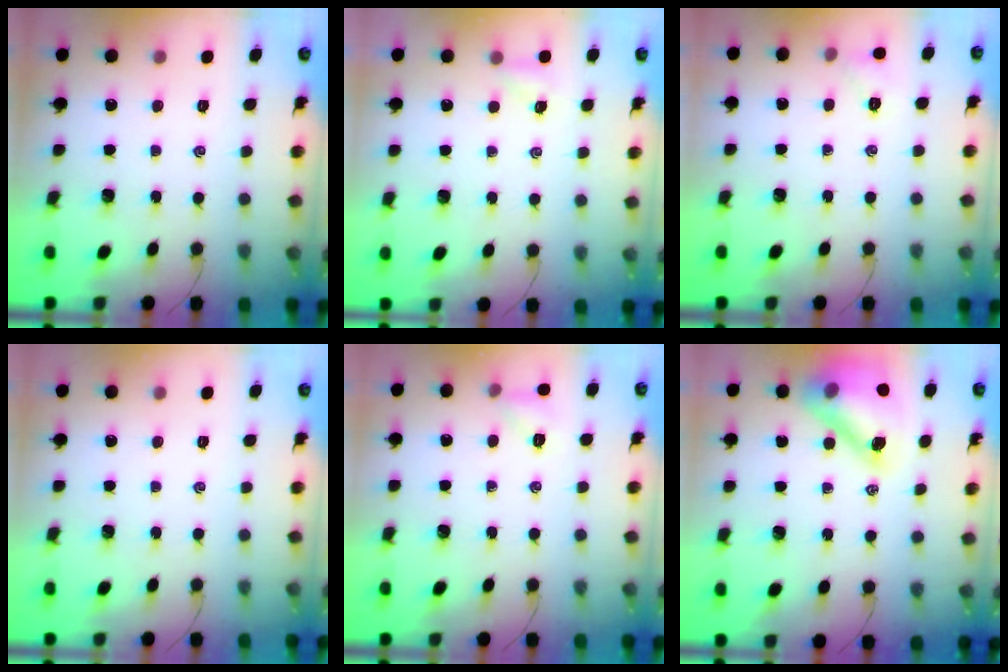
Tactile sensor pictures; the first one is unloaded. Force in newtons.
{"total": 2.4, "press": 2.3, "slide": 0.9}
{"total": 5.0, "press": 4.8, "slide": 1.4}
{"total": 0.0}
{"total": 6.6, "press": 6.4, "slide": 1.2}
{"total": 14.7, "press": 14.0, "slide": 4.3}